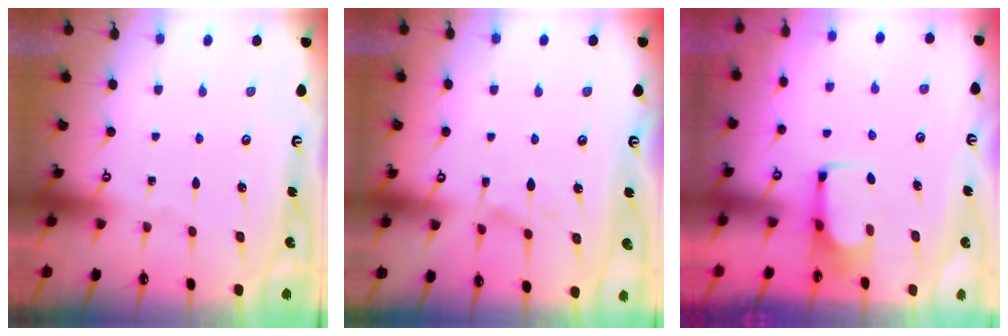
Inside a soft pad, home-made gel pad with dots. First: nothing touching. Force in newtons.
{"total": 5.9, "press": 5.9, "slide": 0.6}
{"total": 5.9, "press": 5.9, "slide": 0.3}